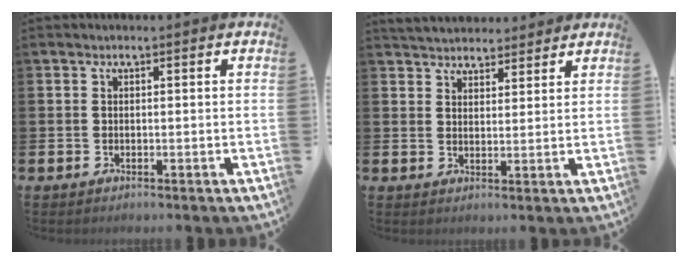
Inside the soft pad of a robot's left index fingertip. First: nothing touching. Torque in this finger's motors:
{"motor_torque": [1.07, -1.07, 0.25, 0.04]}